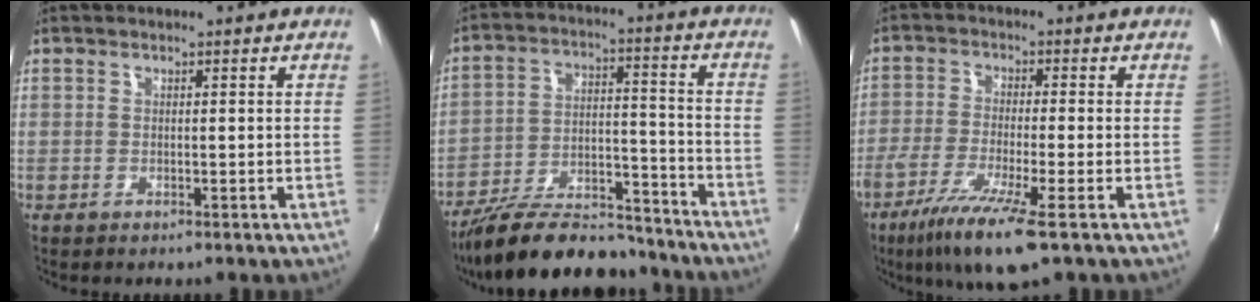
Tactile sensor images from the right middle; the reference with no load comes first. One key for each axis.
{"total": 20.2, "fx": -17.0, "fy": 6.5, "fz": 8.8, "tx": -0.165, "ty": 0.007, "tz": -0.250}
{"total": 10.5, "fx": -6.4, "fy": 0.7, "fz": 8.4, "tx": -0.182, "ty": -0.033, "tz": -0.120}